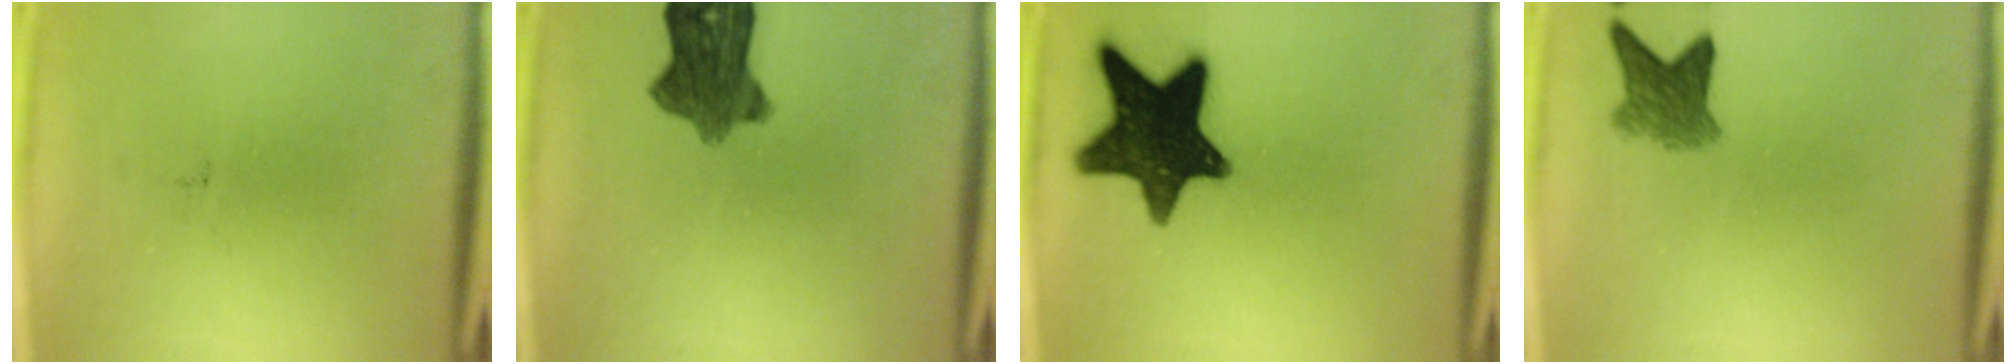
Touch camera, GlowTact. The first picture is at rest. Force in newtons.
{"total": 8.6}
{"total": 16.9}
{"total": 4.6}